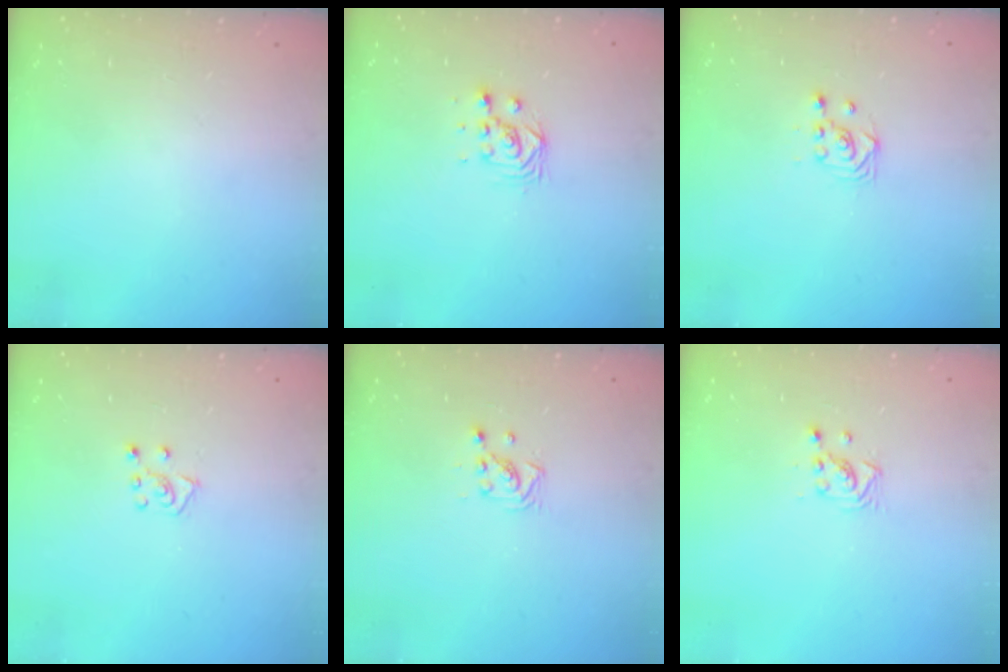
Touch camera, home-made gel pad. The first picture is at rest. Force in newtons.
{"total": 3.8, "press": 3.7, "slide": 0.6}
{"total": 3.8, "press": 3.8, "slide": 0.3}
{"total": 5.3, "press": 5.3, "slide": 0.4}
{"total": 2.9, "press": 2.9, "slide": 0.3}
{"total": 3.0, "press": 2.9, "slide": 0.5}